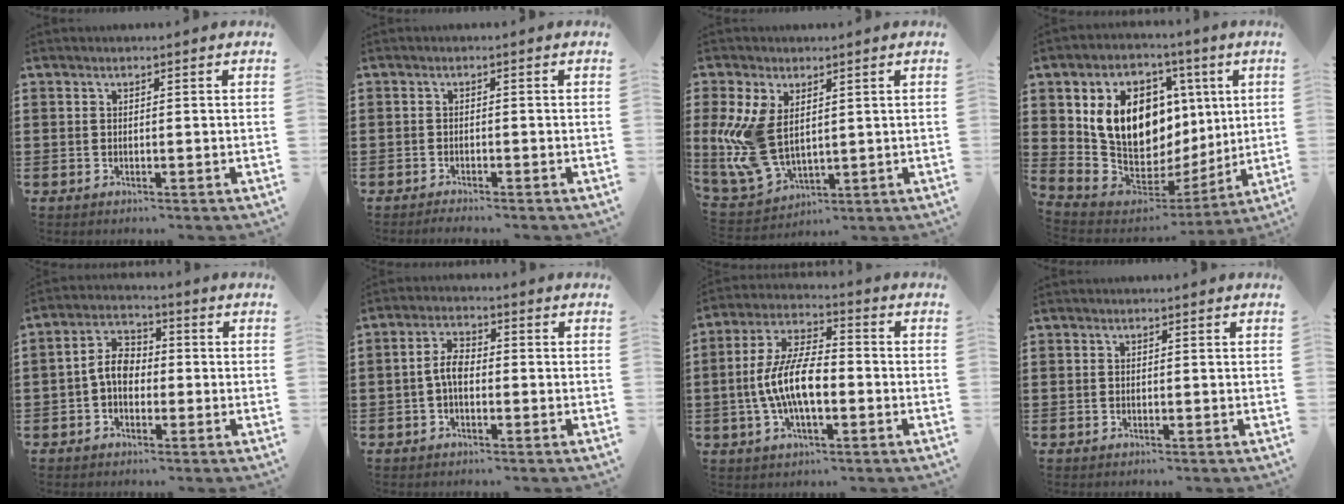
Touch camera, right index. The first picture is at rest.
{"total": 1.1, "force": [-1.1, 0.0, 0.0], "torque": [-0.003, 0.001, -0.022]}
{"total": 9.7, "force": [1.7, 5.8, 7.6], "torque": [-0.188, -0.013, 0.035]}
{"total": 13.3, "force": [3.7, 10.0, 8.0], "torque": [-0.175, -0.007, 0.072]}
{"total": 5.5, "force": [-0.6, 3.6, 4.1], "torque": [-0.095, 0.008, -0.015]}
{"total": 4.2, "force": [-0.8, 2.1, 3.5], "torque": [-0.079, 0.002, -0.018]}
{"total": 9.9, "force": [-1.9, 4.0, 8.8], "torque": [-0.200, -0.005, -0.043]}
{"total": 0.0}